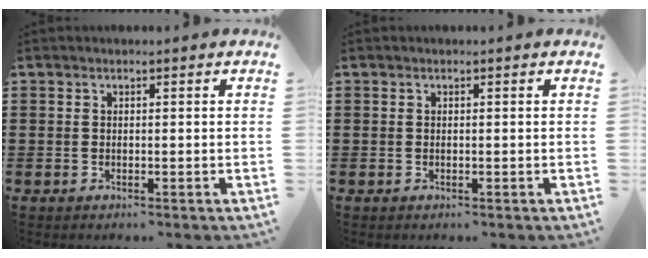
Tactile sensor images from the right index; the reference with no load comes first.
{"total": 0.0}